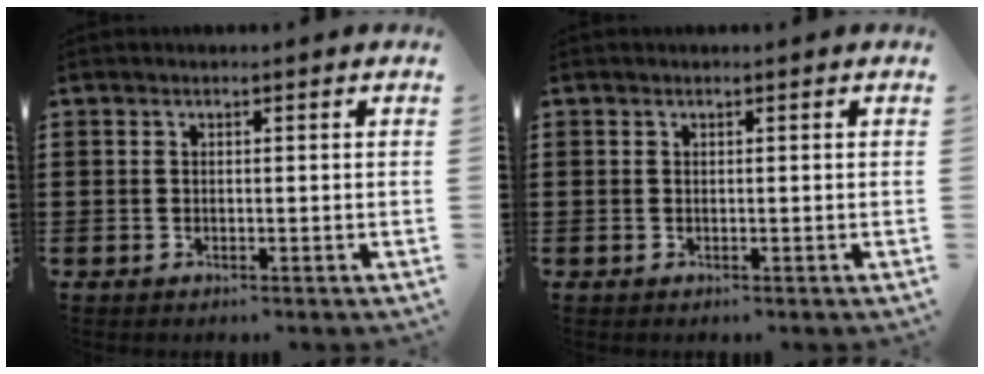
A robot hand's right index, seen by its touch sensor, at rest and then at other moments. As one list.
[{"total": 0.0}]